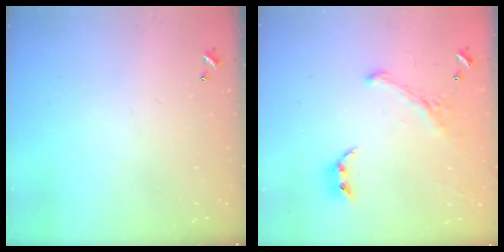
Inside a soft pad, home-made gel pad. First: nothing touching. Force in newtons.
{"total": 1.6, "press": 1.1, "slide": 1.2}